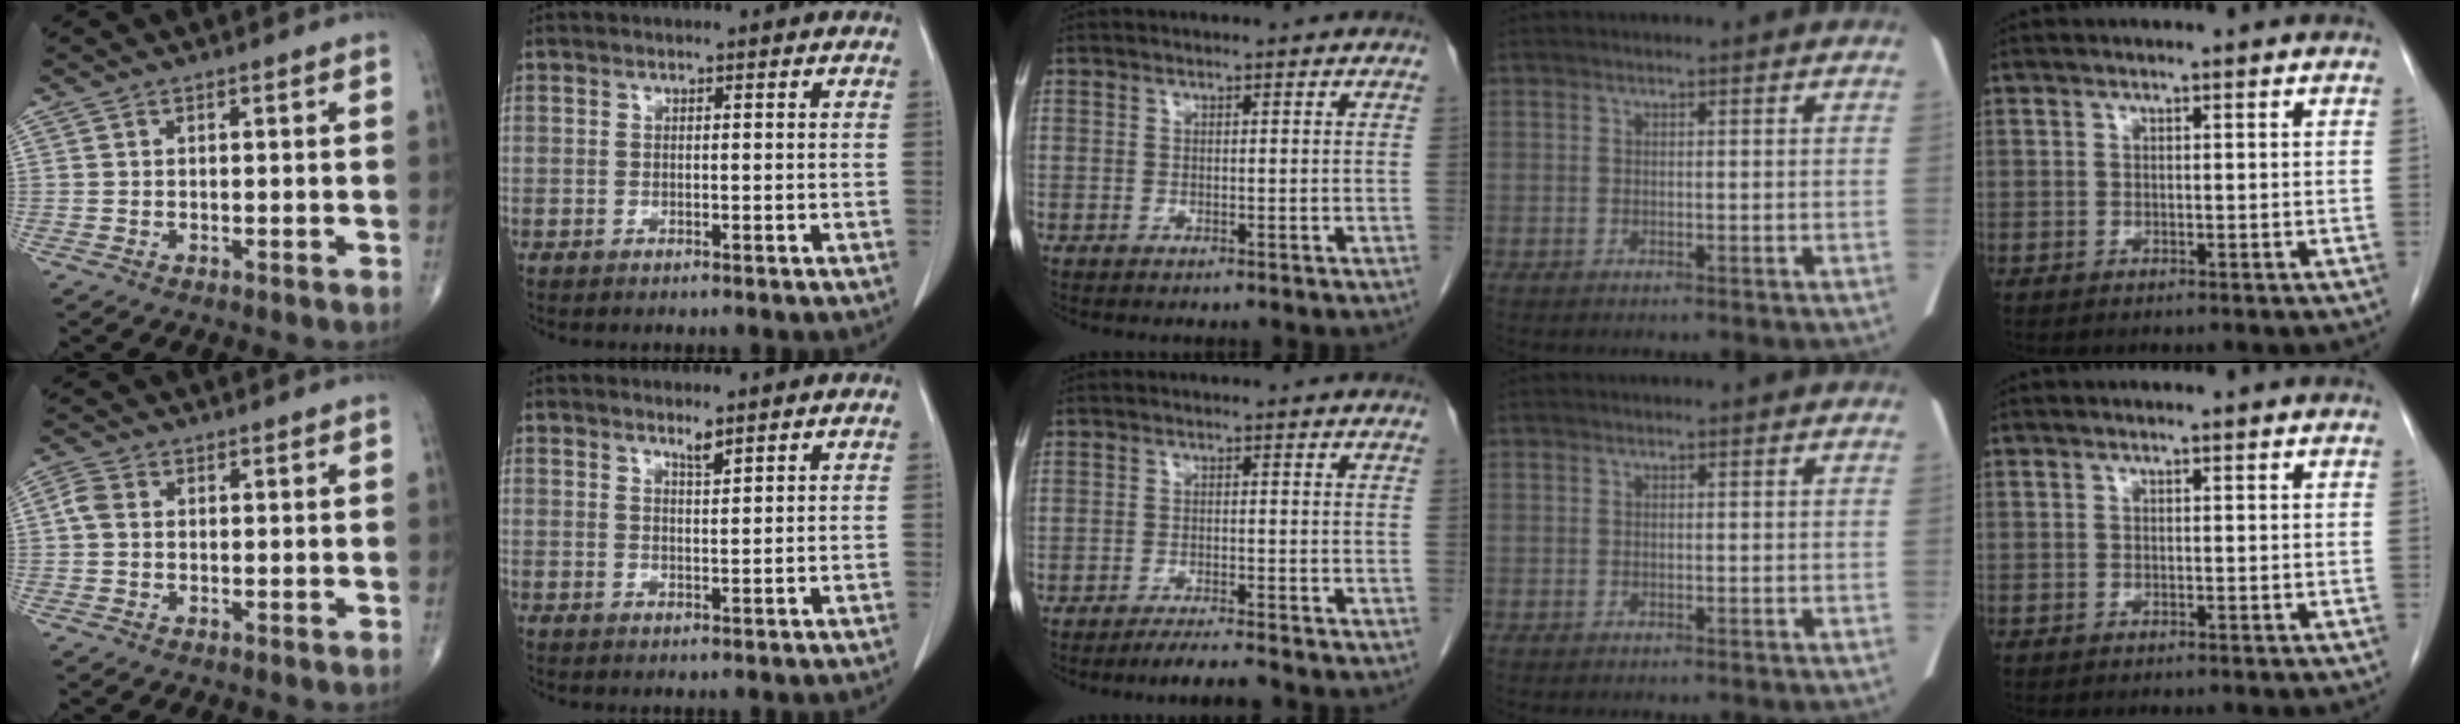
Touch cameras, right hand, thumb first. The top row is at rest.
{"thumb": {"total": 2.6, "force": [0.1, 2.0, 1.7], "torque": [-0.036, 0.007, -0.005]}, "index": {"total": 1.6, "force": [1.4, 0.0, 0.8], "torque": [-0.014, -0.007, 0.026]}, "middle": {"total": 3.5, "force": [-3.2, -0.7, 1.3], "torque": [-0.027, -0.015, -0.054]}}